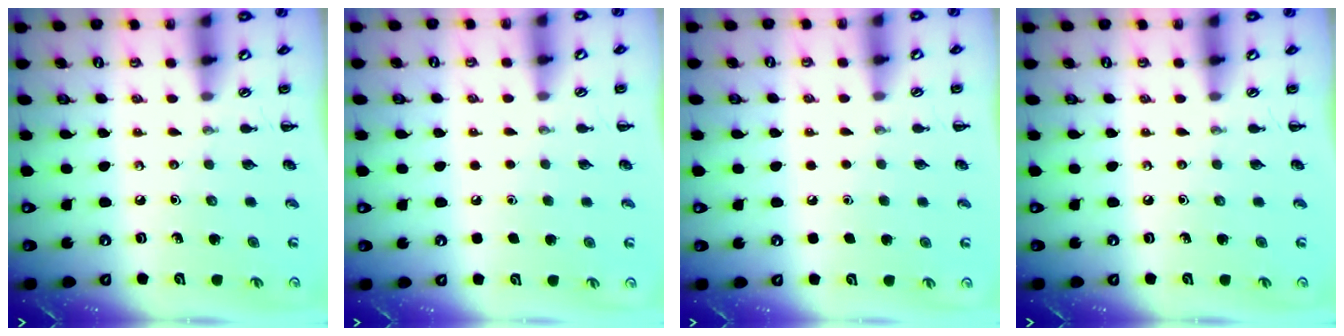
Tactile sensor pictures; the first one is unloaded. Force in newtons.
{"total": 1.6, "press": 1.6, "slide": 0.1}
{"total": 1.6, "press": 1.6, "slide": 0.1}
{"total": 0.0}